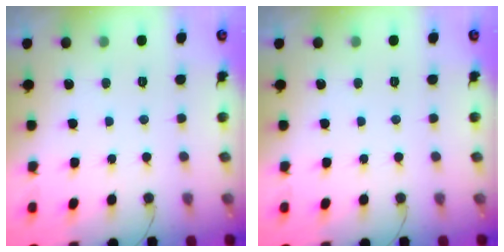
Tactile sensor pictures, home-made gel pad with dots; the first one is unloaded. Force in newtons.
{"total": 0.0}